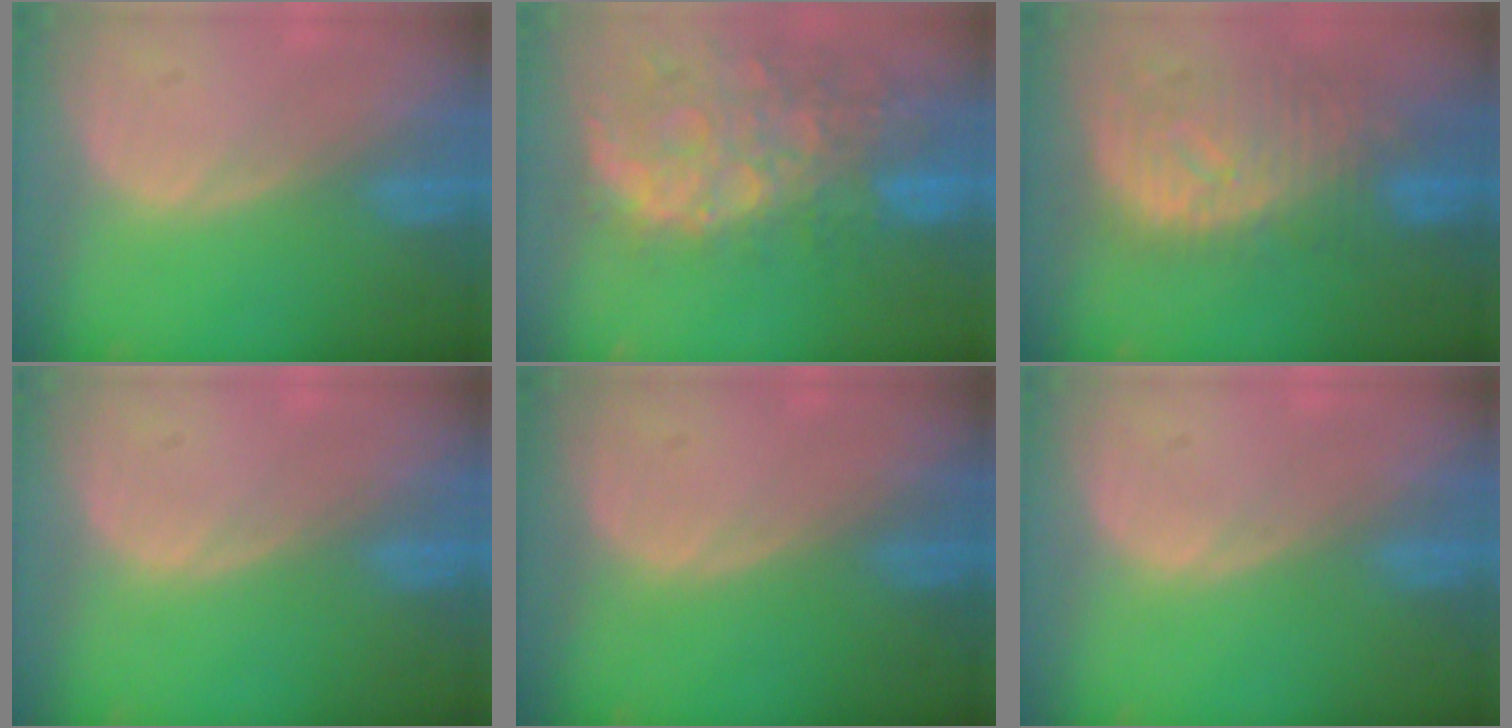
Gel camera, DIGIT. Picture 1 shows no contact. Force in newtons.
{"total": 14.0, "press": 11.3, "slide": 8.2}
{"total": 10.9, "press": 9.7, "slide": 4.8}
{"total": 0.0}
{"total": 0.0}
{"total": 0.0}